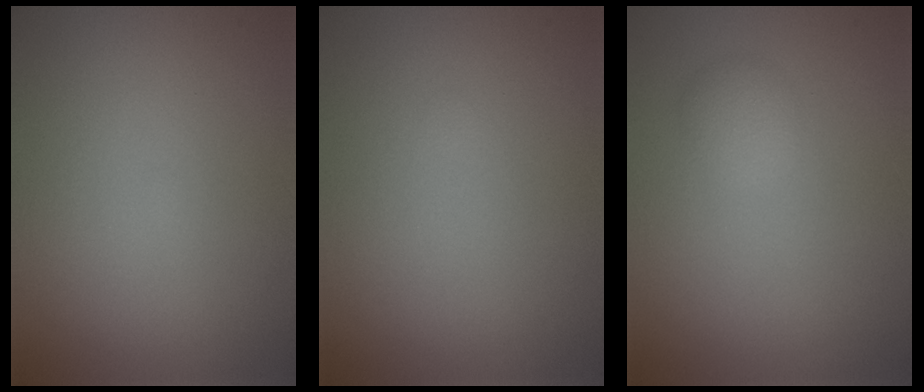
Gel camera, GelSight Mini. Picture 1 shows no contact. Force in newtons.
{"total": 0.0}
{"total": 1.4, "press": 1.4, "slide": 0.1}